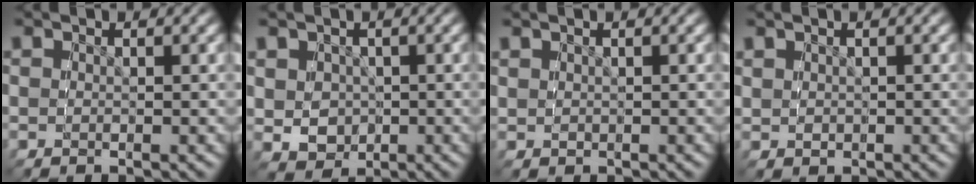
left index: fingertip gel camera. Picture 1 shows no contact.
{"total": 3.3, "force": [1.5, 2.9, -0.1], "torque": [-0.012, -0.015, 0.037]}
{"total": 1.6, "force": [0.7, 1.2, 0.8], "torque": [-0.016, -0.003, 0.017]}
{"total": 1.9, "force": [0.9, 1.4, 0.8], "torque": [-0.020, -0.004, 0.022]}